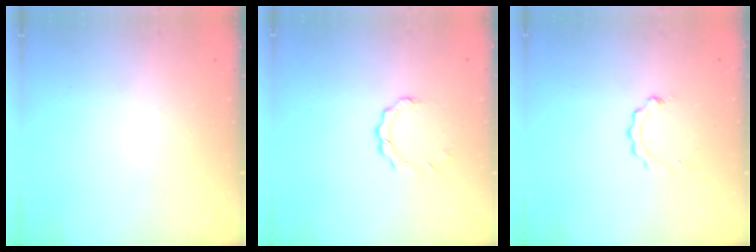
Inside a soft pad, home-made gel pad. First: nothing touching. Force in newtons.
{"total": 4.9, "press": 4.8, "slide": 0.5}
{"total": 2.4, "press": 2.4, "slide": 0.3}